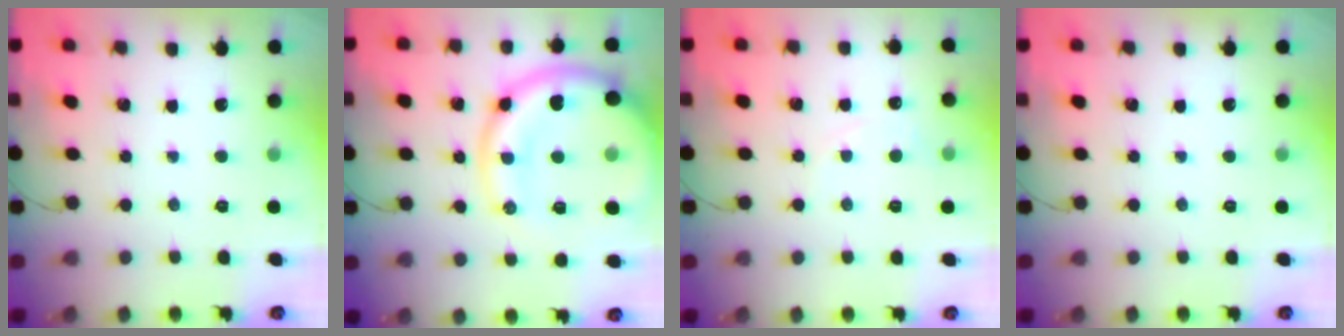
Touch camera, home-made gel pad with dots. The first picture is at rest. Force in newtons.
{"total": 17.5, "press": 17.3, "slide": 2.9}
{"total": 3.6, "press": 3.4, "slide": 1.2}
{"total": 0.0}